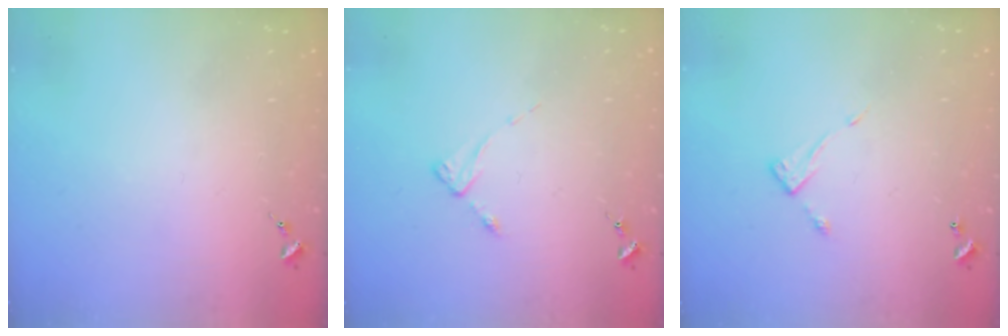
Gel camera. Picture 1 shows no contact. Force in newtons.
{"total": 2.5, "press": 2.5, "slide": 0.3}
{"total": 5.1, "press": 5.1, "slide": 0.4}